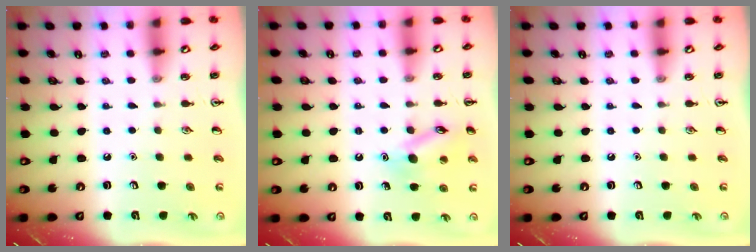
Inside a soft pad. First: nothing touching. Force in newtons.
{"total": 11.8, "press": 11.8, "slide": 1.1}
{"total": 0.0}